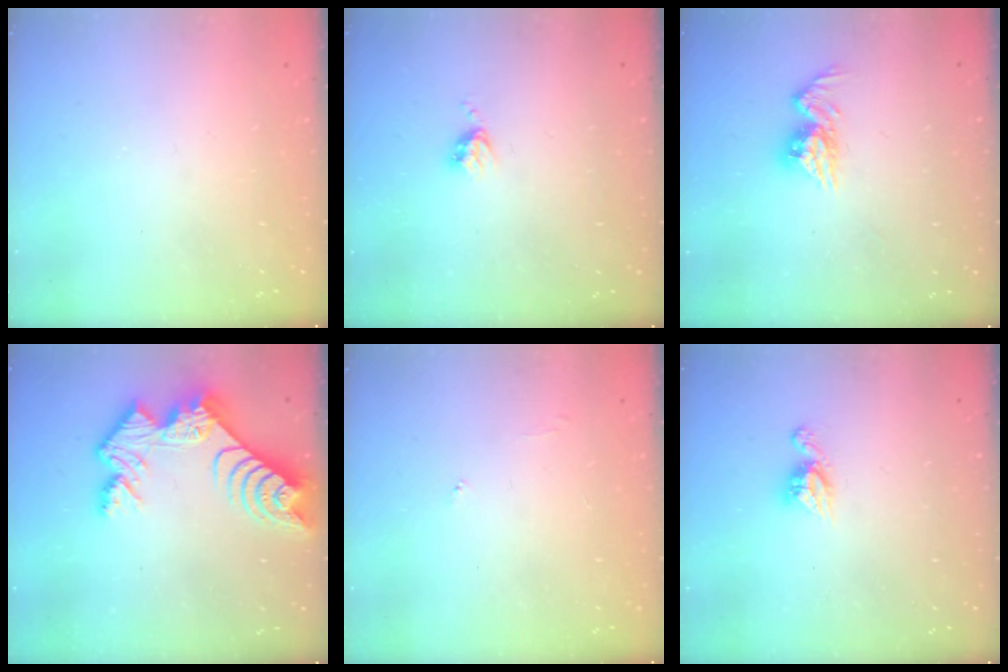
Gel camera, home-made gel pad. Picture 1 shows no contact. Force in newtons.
{"total": 3.6, "press": 3.6, "slide": 0.4}
{"total": 9.8, "press": 9.8, "slide": 0.8}
{"total": 12.9, "press": 12.9, "slide": 1.0}
{"total": 3.9, "press": 3.9, "slide": 0.3}
{"total": 6.7, "press": 6.7, "slide": 0.4}